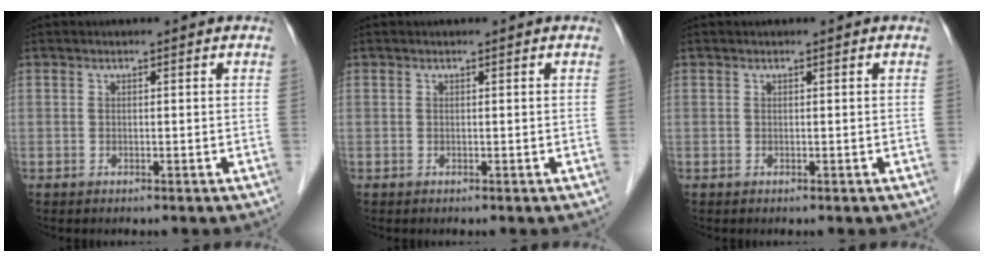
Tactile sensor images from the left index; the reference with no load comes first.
{"total": 0.0}
{"total": 0.0}